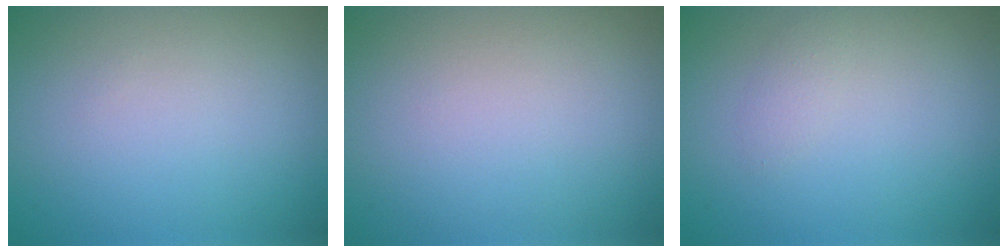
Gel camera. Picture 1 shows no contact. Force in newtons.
{"total": 0.0}
{"total": 0.9, "press": 0.9, "slide": 0.0}